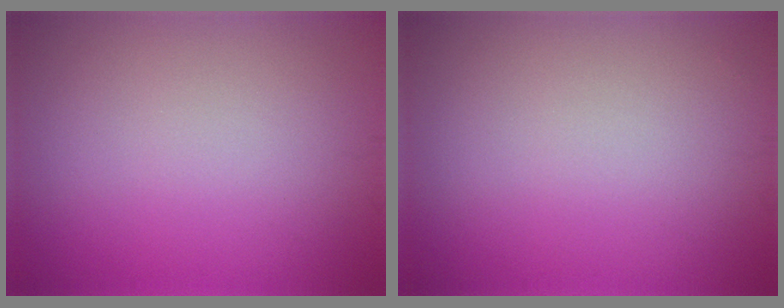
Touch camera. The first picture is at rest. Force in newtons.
{"total": 0.0}